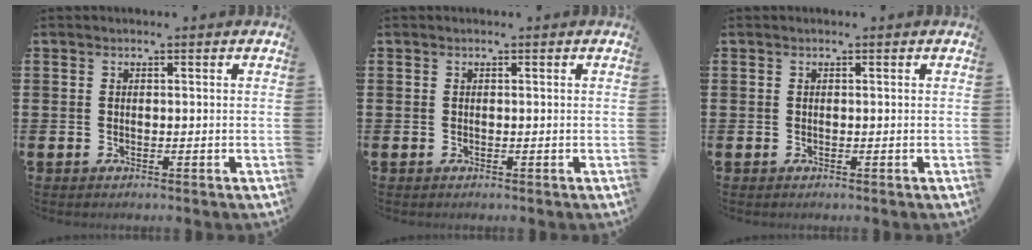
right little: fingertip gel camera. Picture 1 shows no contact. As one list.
[{"total": 0.0}, {"total": 0.0}]